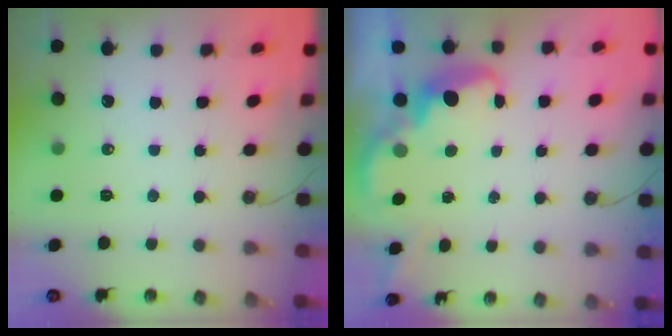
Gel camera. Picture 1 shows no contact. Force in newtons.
{"total": 2.7, "press": 2.6, "slide": 0.4}